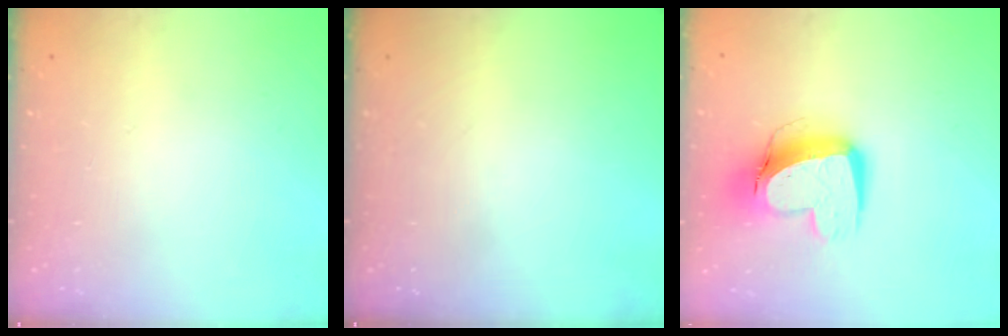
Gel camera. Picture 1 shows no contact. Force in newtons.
{"total": 0.0}
{"total": 14.0, "press": 14.0, "slide": 1.5}